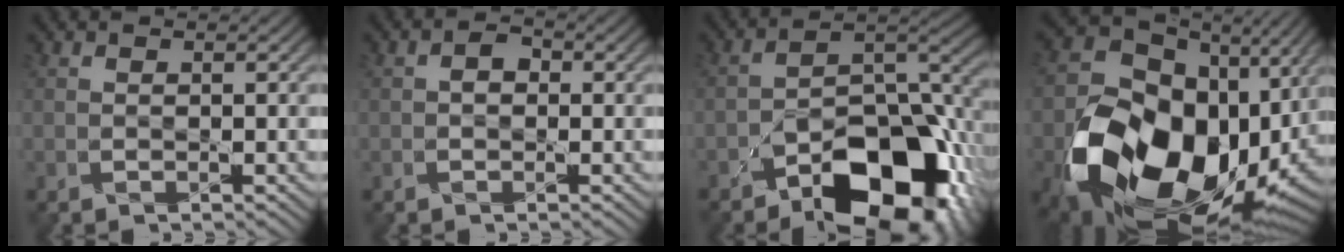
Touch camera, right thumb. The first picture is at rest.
{"total": 1.3, "force": [-0.3, 1.1, 0.8], "torque": [-0.015, 0.000, -0.010]}
{"total": 15.1, "force": [-9.4, 6.7, 9.7], "torque": [-0.143, -0.009, -0.162]}
{"total": 20.6, "force": [-4.6, 15.1, 13.2], "torque": [-0.296, -0.060, -0.050]}